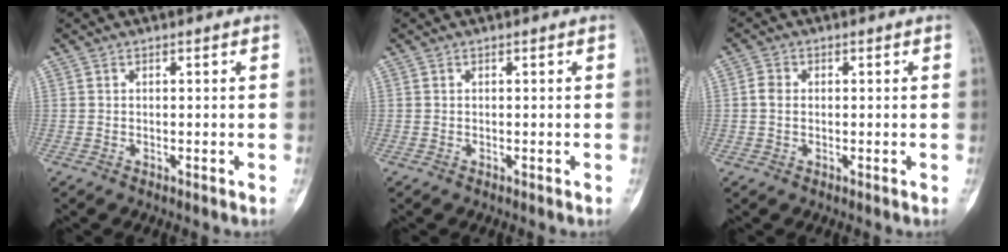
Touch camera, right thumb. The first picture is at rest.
{"total": 0.0}
{"total": 2.5, "force": [0.0, 1.9, 1.6], "torque": [-0.033, 0.004, -0.003]}